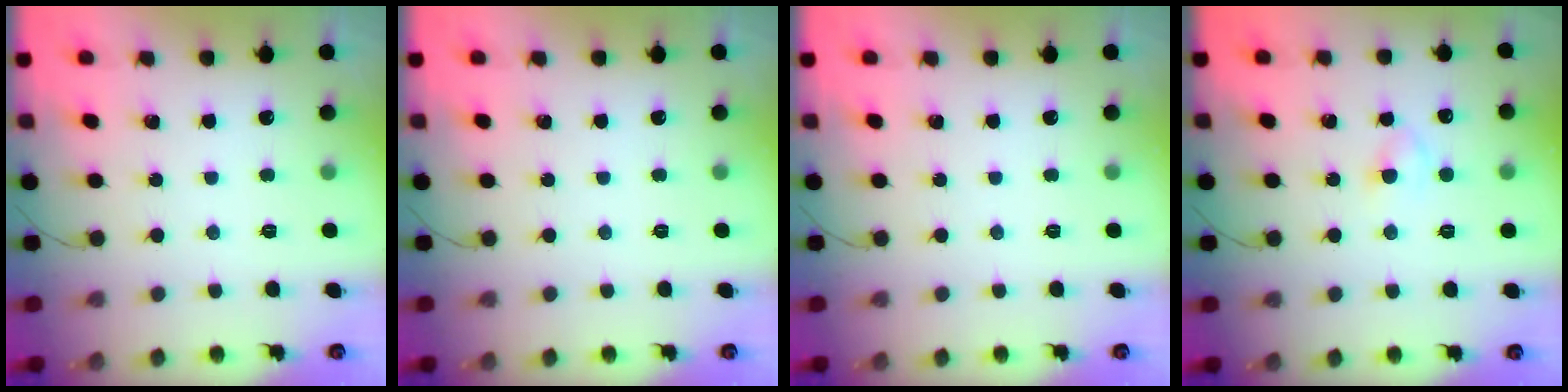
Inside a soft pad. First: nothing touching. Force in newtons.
{"total": 0.0}
{"total": 0.0}
{"total": 2.4, "press": 2.1, "slide": 1.0}